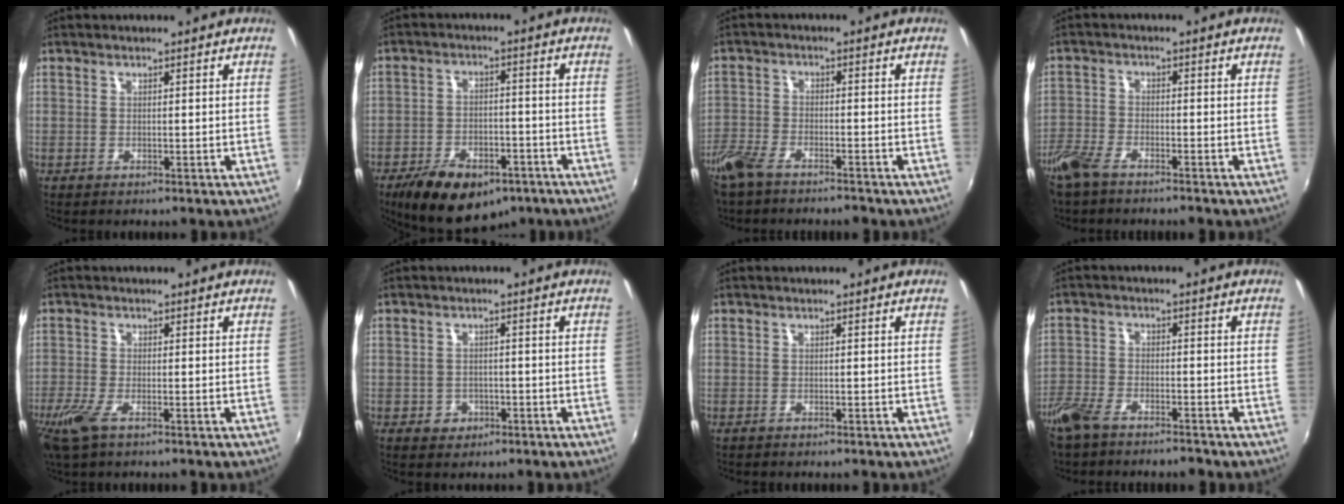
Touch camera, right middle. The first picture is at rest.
{"total": 15.1, "force": [-9.8, 7.6, 8.7], "torque": [-0.181, -0.015, -0.143]}
{"total": 6.8, "force": [-5.5, 2.5, 3.2], "torque": [-0.086, -0.012, -0.112]}
{"total": 6.2, "force": [-4.9, 2.1, 3.0], "torque": [-0.083, -0.009, -0.103]}
{"total": 5.2, "force": [-3.1, 1.6, 3.9], "torque": [-0.096, -0.017, -0.060]}
{"total": 3.2, "force": [-1.3, 2.8, 0.7], "torque": [-0.019, 0.004, -0.016]}
{"total": 0.0}
{"total": 7.6, "force": [-6.1, 2.9, 3.4], "torque": [-0.092, -0.014, -0.121]}